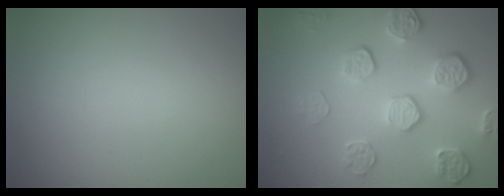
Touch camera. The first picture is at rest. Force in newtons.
{"total": 5.3, "press": 3.8, "slide": 3.7}